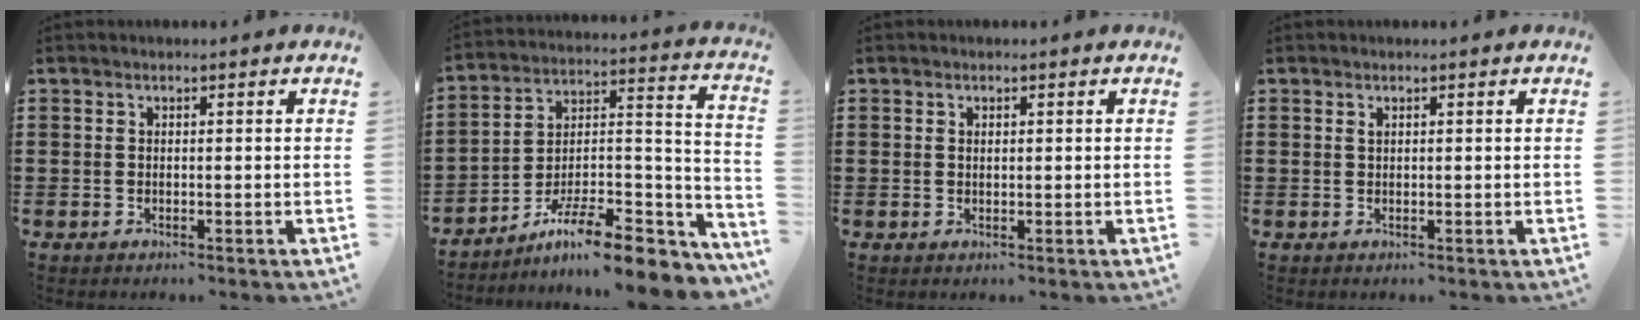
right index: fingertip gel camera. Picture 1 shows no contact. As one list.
[{"total": 10.7, "force": [-8.1, 2.3, 6.6], "torque": [-0.103, 0.014, -0.150]}, {"total": 0.6, "force": [0.1, 0.3, 0.4], "torque": [-0.010, 0.001, 0.002]}, {"total": 0.5, "force": [0.3, 0.2, 0.4], "torque": [-0.009, 0.002, 0.006]}]